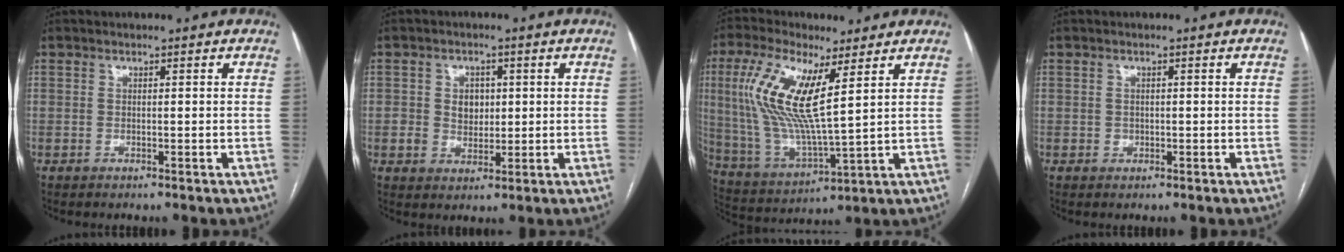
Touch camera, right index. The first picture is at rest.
{"total": 4.5, "force": [0.6, 3.6, 2.6], "torque": [-0.038, 0.007, 0.017]}
{"total": 14.6, "force": [4.6, 3.1, 13.5], "torque": [-0.300, 0.000, 0.091]}
{"total": 1.0, "force": [-0.1, 0.9, 0.4], "torque": [-0.007, 0.002, 0.001]}